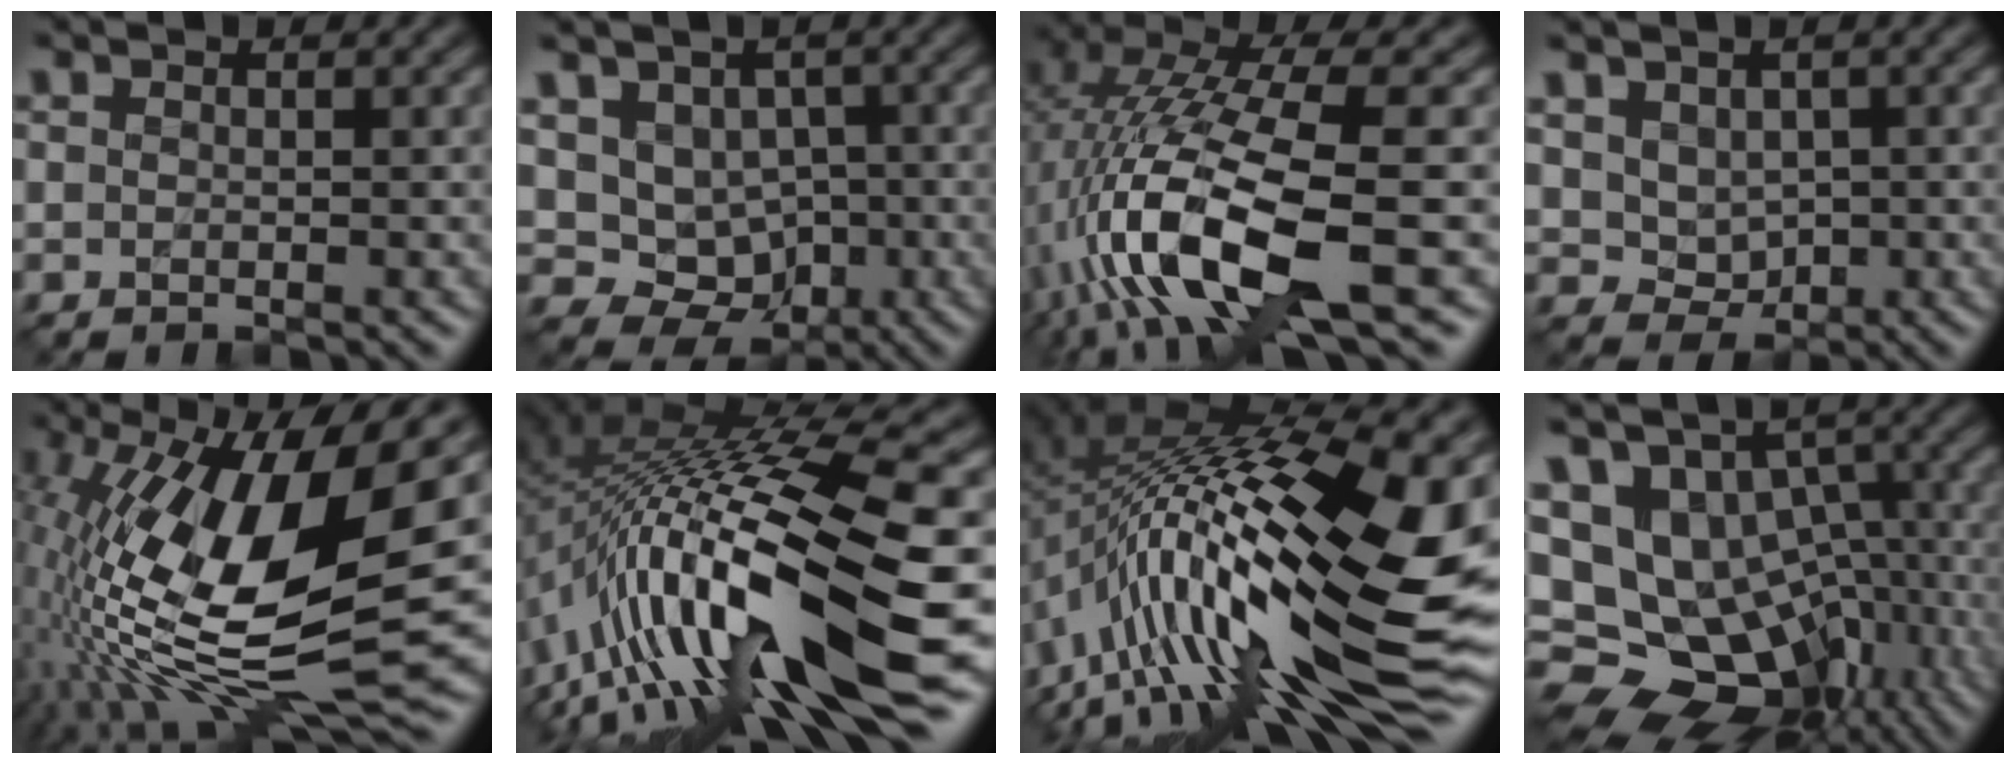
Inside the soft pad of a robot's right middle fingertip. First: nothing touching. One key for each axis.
{"total": 8.2, "fx": -0.3, "fy": 7.3, "fz": 3.7, "tx": -0.063, "ty": 0.007, "tz": -0.016}
{"total": 13.5, "fx": -3.5, "fy": 4.2, "fz": 12.4, "tx": -0.243, "ty": 0.000, "tz": -0.057}
{"total": 4.2, "fx": 1.0, "fy": 3.5, "fz": 2.1, "tx": -0.036, "ty": -0.001, "tz": 0.027}
{"total": 16.6, "fx": 1.3, "fy": 6.2, "fz": 15.3, "tx": -0.297, "ty": -0.006, "tz": 0.020}
{"total": 17.4, "fx": -3.1, "fy": 4.7, "fz": 16.5, "tx": -0.304, "ty": 0.022, "tz": -0.060}
{"total": 19.7, "fx": -2.3, "fy": 7.6, "fz": 18.0, "tx": -0.323, "ty": 0.021, "tz": -0.054}
{"total": 16.5, "fx": -3.7, "fy": 12.3, "fz": 10.3, "tx": -0.190, "ty": 0.006, "tz": -0.021}